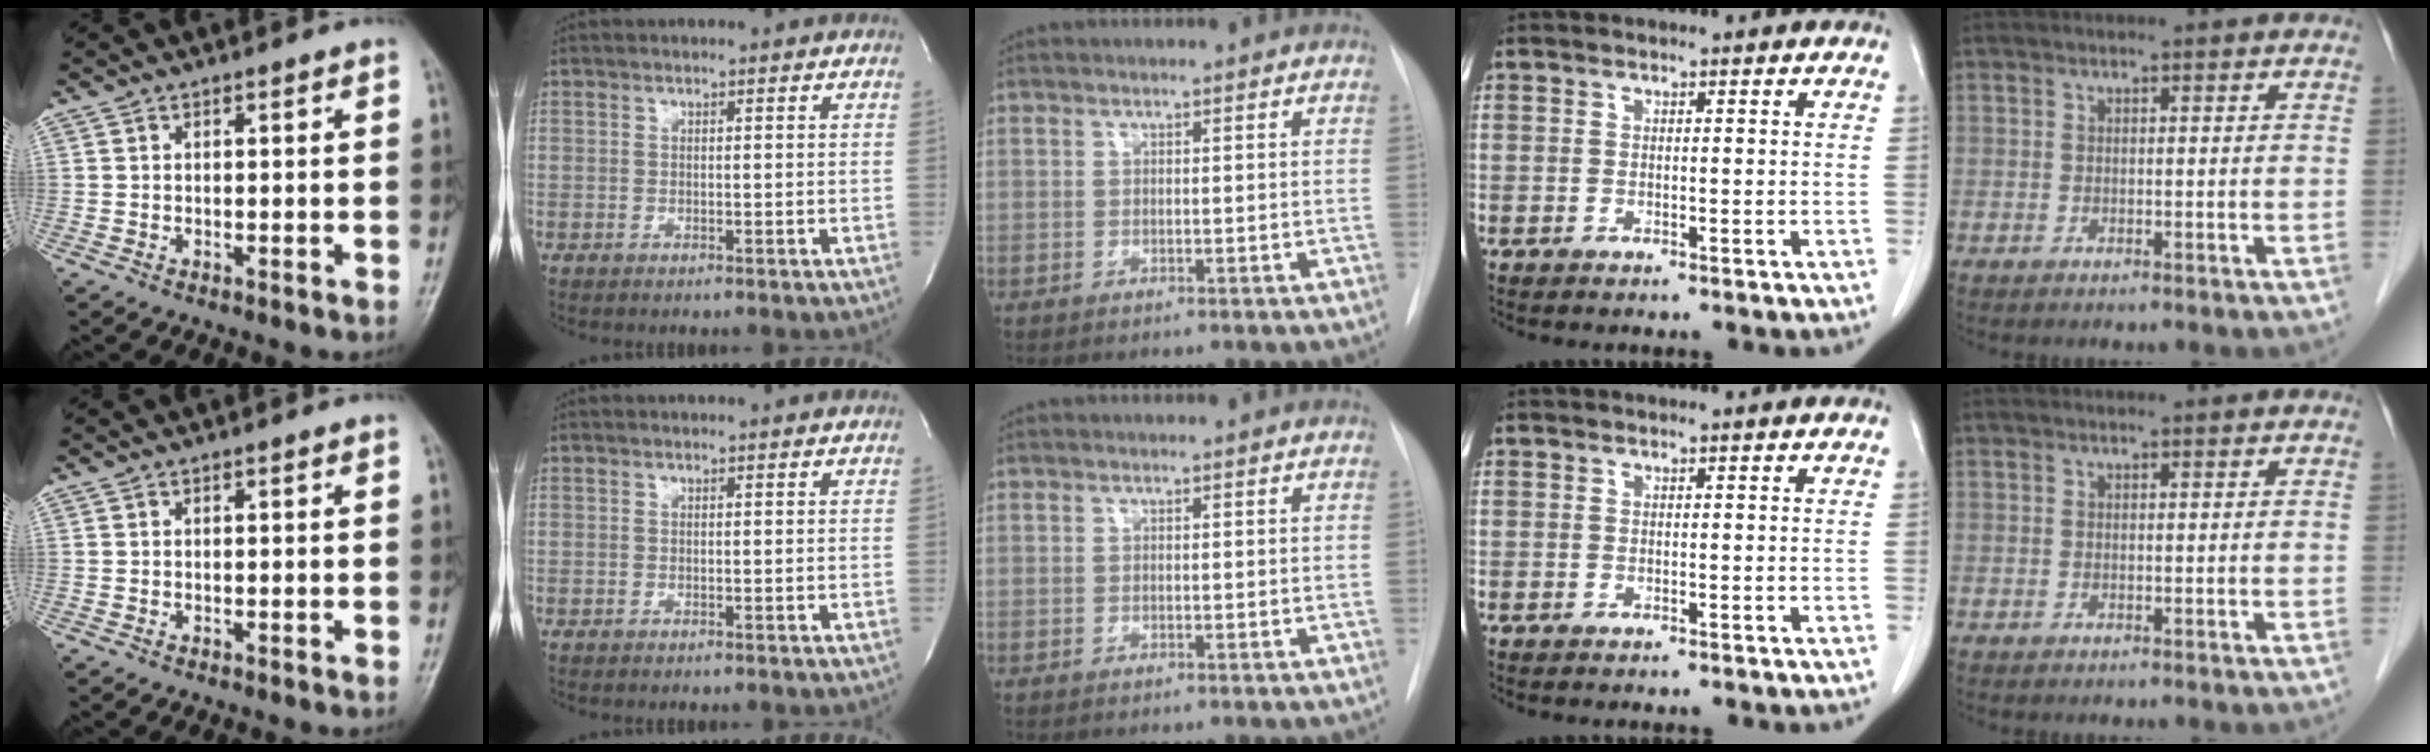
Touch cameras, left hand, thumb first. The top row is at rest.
{}